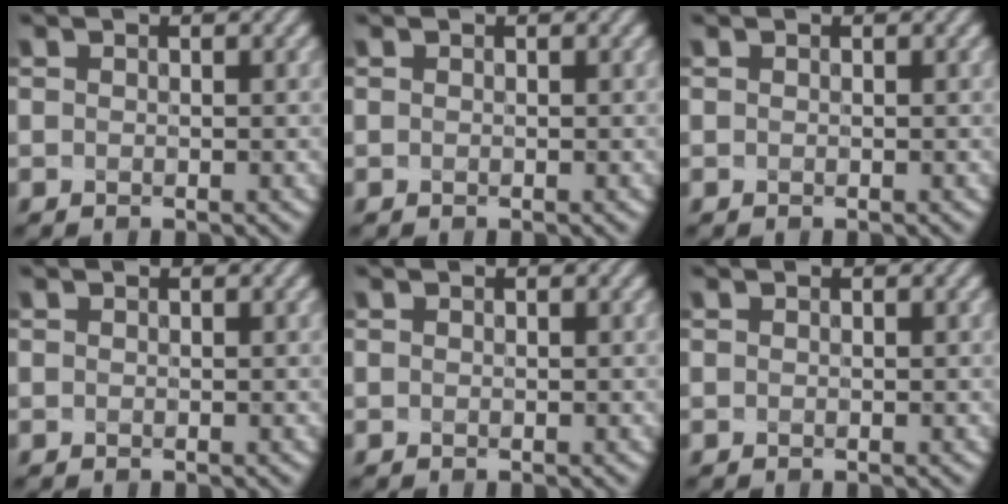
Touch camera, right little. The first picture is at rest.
{"total": 0.0}
{"total": 0.0}
{"total": 0.0}
{"total": 0.0}
{"total": 0.0}